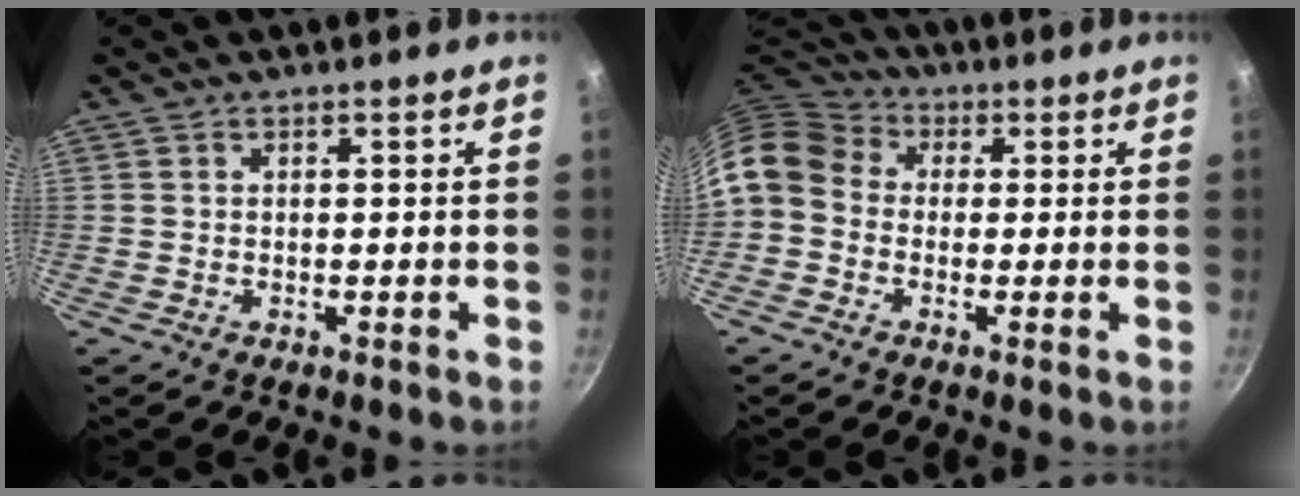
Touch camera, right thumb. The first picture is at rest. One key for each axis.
{"total": 11.2, "fx": 0.9, "fy": 9.2, "fz": 6.3, "tx": -0.109, "ty": 0.031, "tz": -0.005}